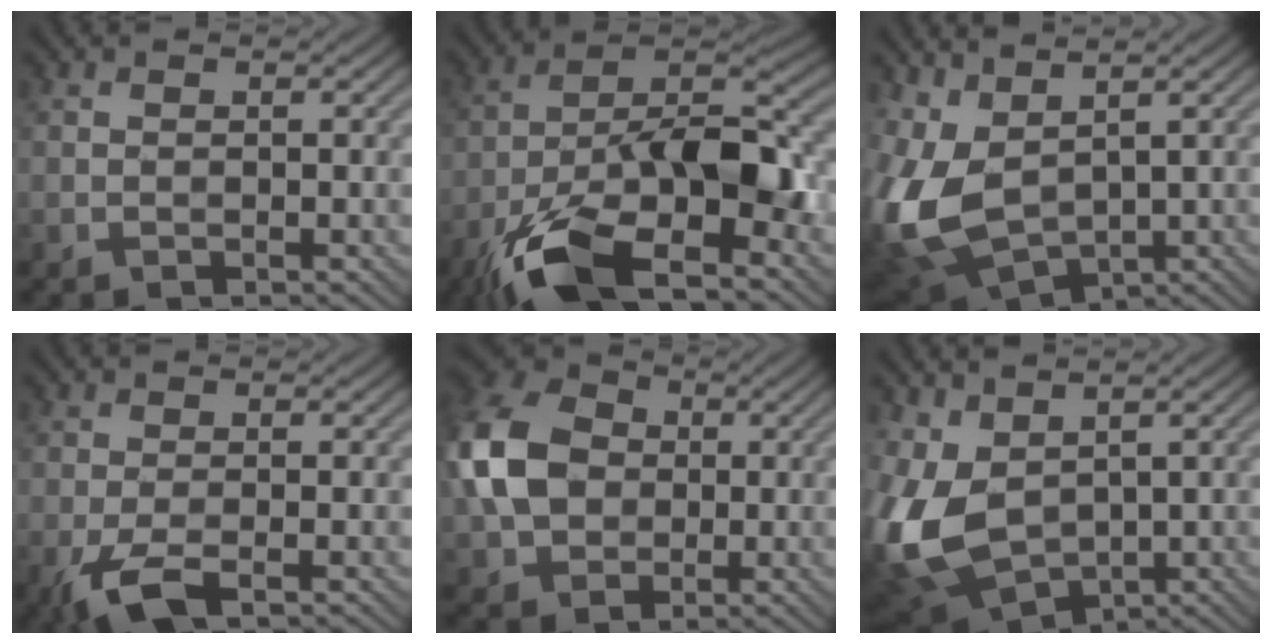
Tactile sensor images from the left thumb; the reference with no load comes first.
{"total": 17.2, "force": [-8.7, 7.0, 13.1], "torque": [-0.233, -0.018, -0.165]}
{"total": 10.7, "force": [1.9, 6.1, 8.6], "torque": [-0.248, -0.010, 0.047]}
{"total": 3.9, "force": [-2.2, 1.1, 3.0], "torque": [-0.068, -0.003, -0.049]}
{"total": 11.5, "force": [0.2, 9.0, 7.2], "torque": [-0.192, 0.018, -0.007]}
{"total": 11.0, "force": [1.0, 7.1, 8.4], "torque": [-0.240, -0.010, 0.024]}